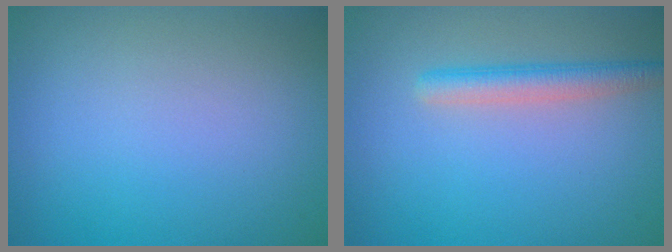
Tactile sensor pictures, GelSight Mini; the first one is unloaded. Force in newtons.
{"total": 2.7, "press": 2.7, "slide": 0.3}